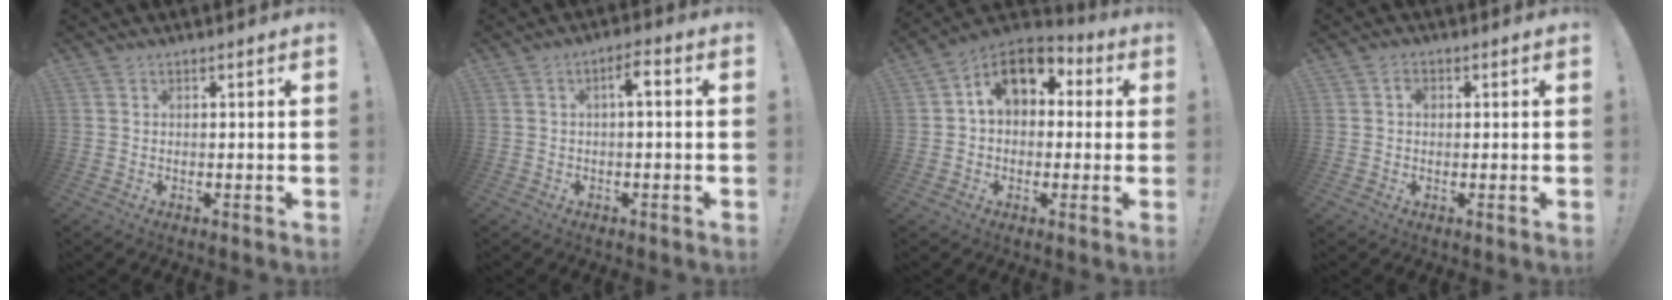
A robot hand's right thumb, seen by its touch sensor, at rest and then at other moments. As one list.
[{"total": 3.8, "force": [0.0, 0.9, 3.7], "torque": [-0.066, 0.008, -0.006]}, {"total": 12.7, "force": [4.1, 8.8, 8.2], "torque": [-0.113, -0.003, 0.077]}, {"total": 1.6, "force": [-0.1, 1.3, 0.9], "torque": [-0.005, 0.001, -0.005]}]